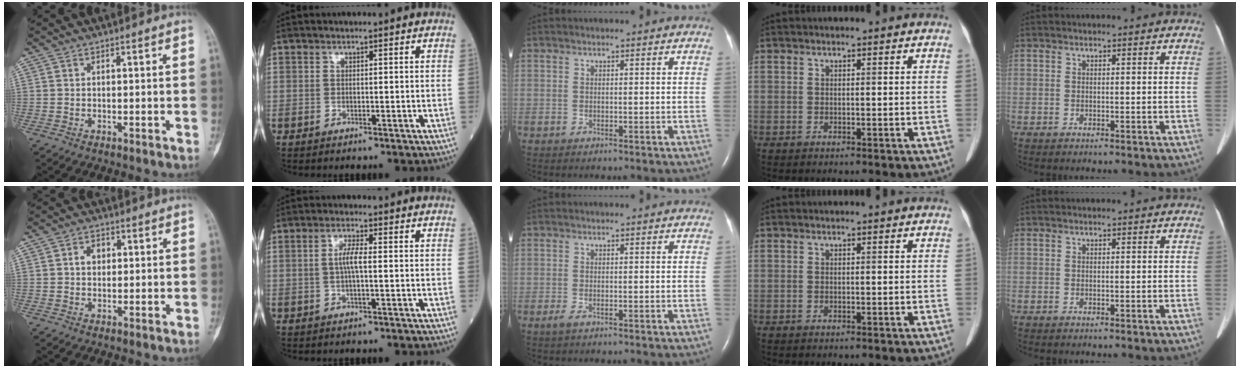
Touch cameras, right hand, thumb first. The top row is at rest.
{"thumb": {"total": 3.0, "force": [0.6, 2.4, 1.8], "torque": [-0.015, 0.007, 0.007]}, "index": {"total": 3.2, "force": [-0.1, 0.3, 3.2], "torque": [-0.066, 0.003, -0.003]}, "middle": {"total": 1.0, "force": [-0.5, 0.3, 0.8], "torque": [-0.021, -0.003, -0.010]}}